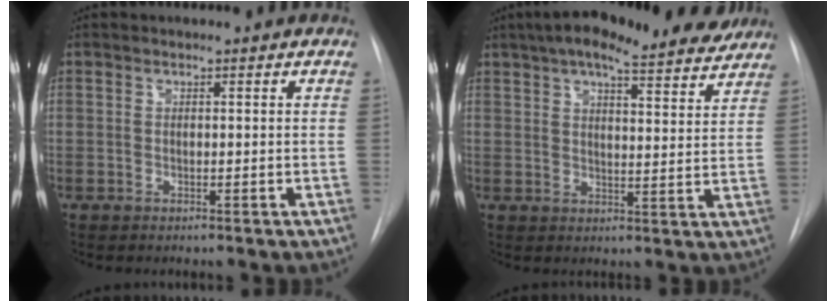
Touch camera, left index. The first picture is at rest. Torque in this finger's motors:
{"motor_torque": [0.85, -1.29, 0.00, 0.10]}